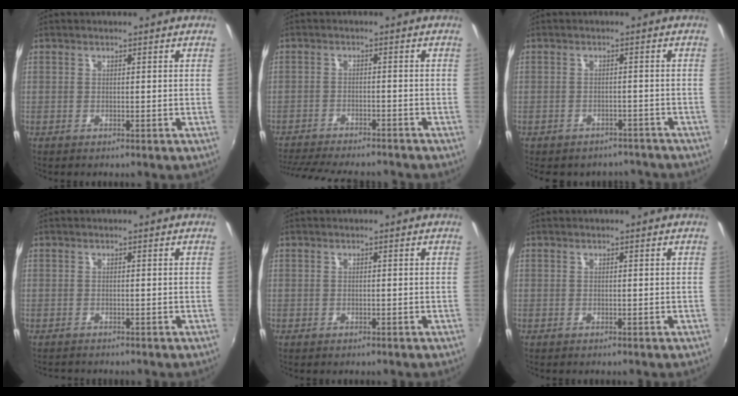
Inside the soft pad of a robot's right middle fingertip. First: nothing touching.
{"total": 15.4, "force": [-13.5, 3.3, 6.6], "torque": [-0.144, -0.024, -0.203]}
{"total": 8.2, "force": [-6.9, 3.9, 2.2], "torque": [-0.053, -0.004, -0.084]}
{"total": 1.3, "force": [-1.2, 0.4, 0.1], "torque": [-0.008, -0.003, -0.020]}
{"total": 0.5, "force": [-0.4, 0.3, 0.1], "torque": [-0.003, -0.002, -0.008]}
{"total": 0.0}